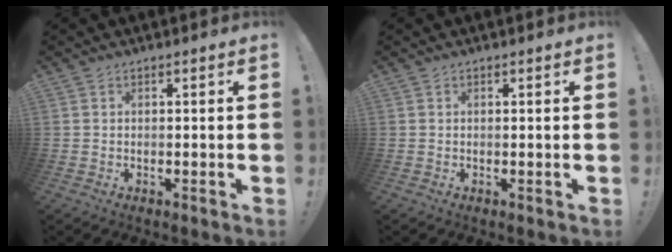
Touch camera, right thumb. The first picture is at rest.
{"total": 0.0}